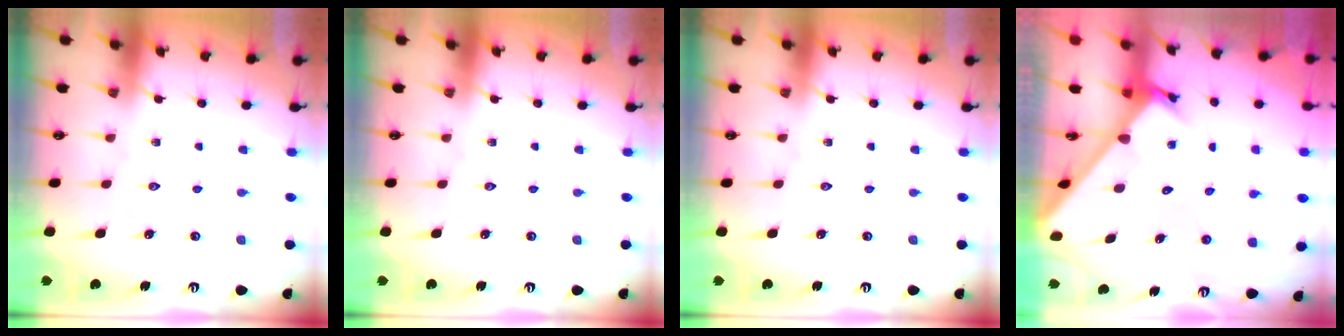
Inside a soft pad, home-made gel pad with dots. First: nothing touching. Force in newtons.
{"total": 0.0}
{"total": 0.0}
{"total": 2.6, "press": 2.6, "slide": 0.3}